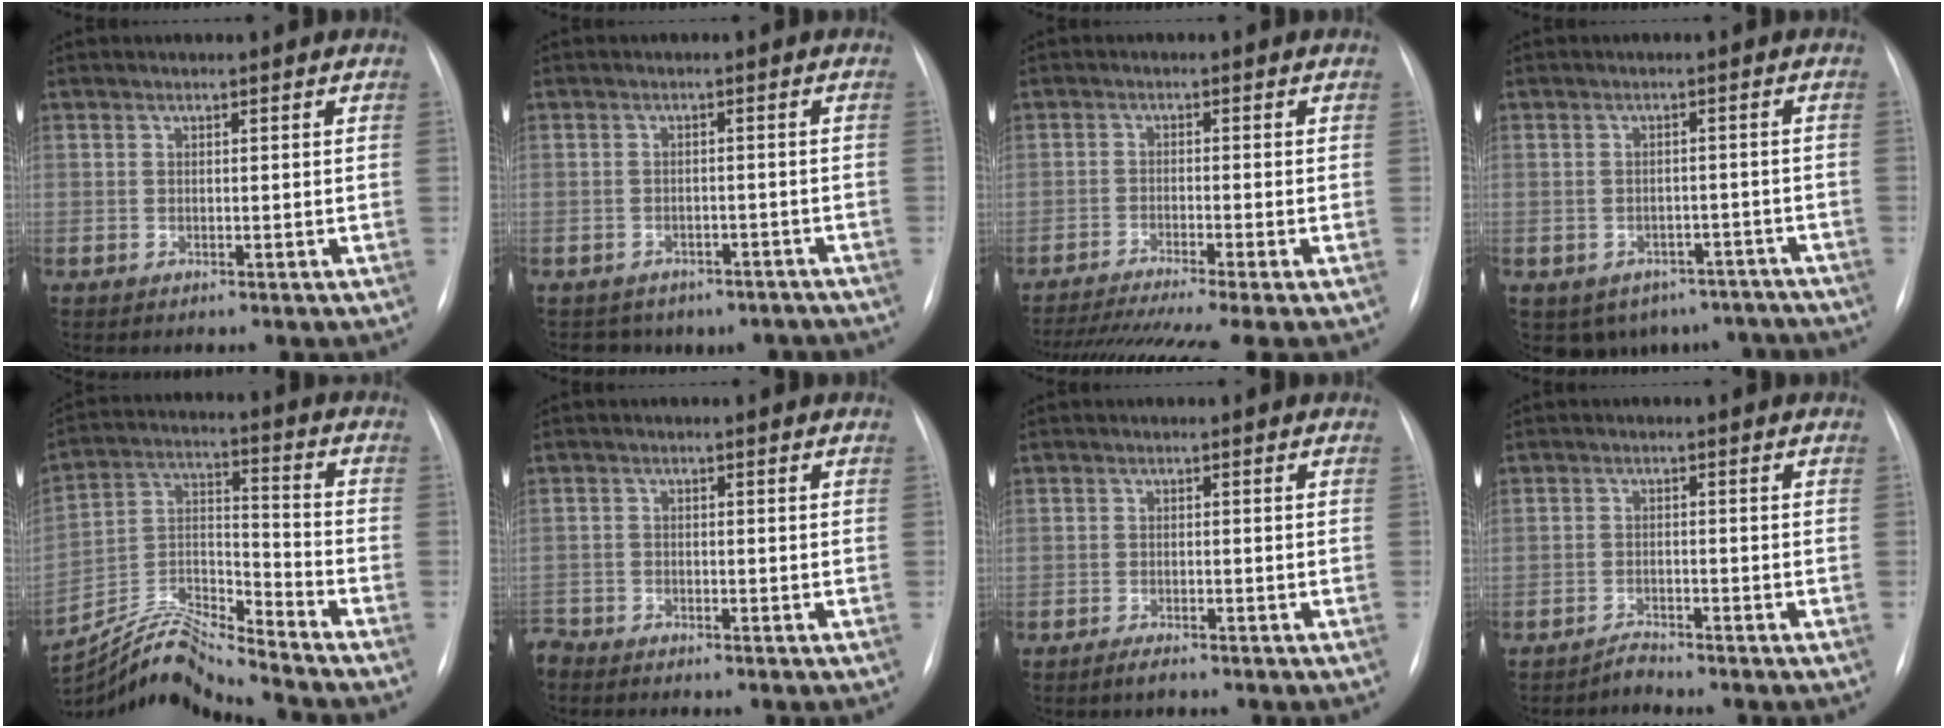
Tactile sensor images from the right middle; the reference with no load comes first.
{"total": 7.3, "force": [-5.8, 4.4, 1.0], "torque": [-0.011, 0.016, -0.055]}
{"total": 12.4, "force": [-10.1, -0.9, 7.3], "torque": [-0.120, -0.025, -0.159]}
{"total": 10.5, "force": [-7.8, 6.6, 2.1], "torque": [-0.024, 0.014, -0.080]}
{"total": 13.7, "force": [-13.3, -1.4, 2.9], "torque": [-0.061, 0.036, -0.253]}
{"total": 2.7, "force": [-2.7, 0.7, 0.1], "torque": [0.000, -0.007, -0.052]}
{"total": 1.4, "force": [-1.2, 0.2, 0.7], "torque": [-0.019, -0.002, -0.020]}
{"total": 1.5, "force": [-1.5, -0.2, -0.3], "torque": [0.009, -0.006, -0.027]}